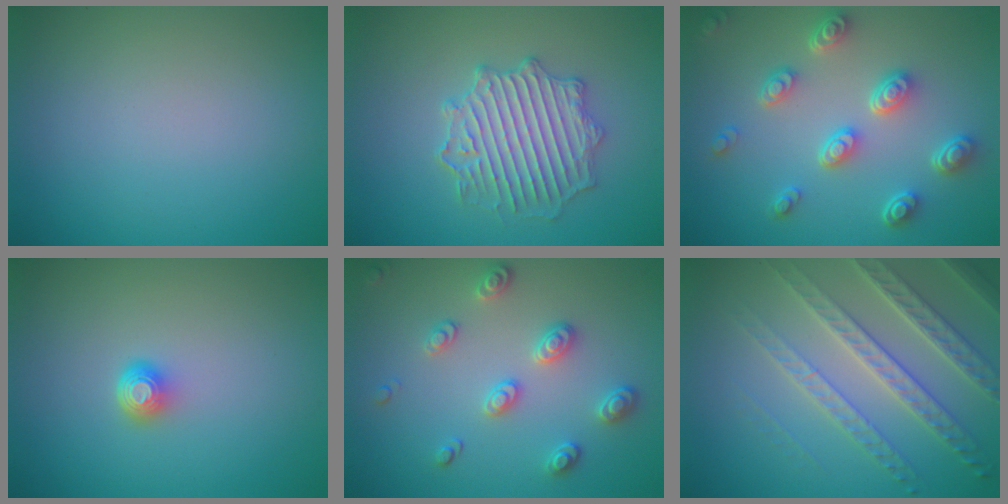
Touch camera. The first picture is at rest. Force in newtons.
{"total": 4.8, "press": 4.5, "slide": 1.7}
{"total": 5.1, "press": 3.9, "slide": 3.2}
{"total": 1.7, "press": 1.2, "slide": 1.2}
{"total": 2.8, "press": 2.6, "slide": 1.1}
{"total": 6.1, "press": 4.6, "slide": 4.0}